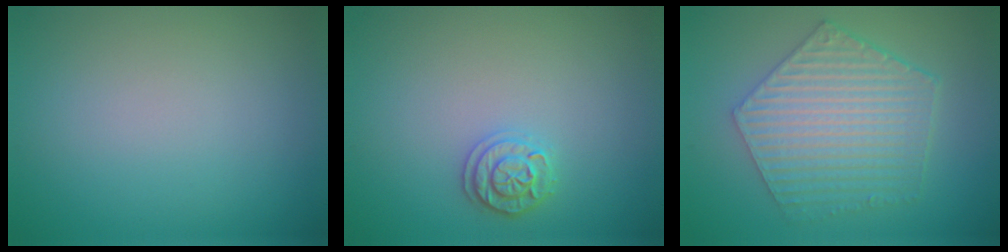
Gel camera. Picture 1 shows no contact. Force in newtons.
{"total": 1.9, "press": 1.9, "slide": 0.3}
{"total": 6.2, "press": 4.8, "slide": 4.0}